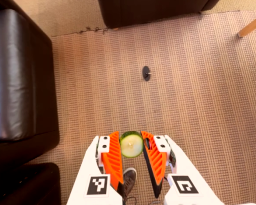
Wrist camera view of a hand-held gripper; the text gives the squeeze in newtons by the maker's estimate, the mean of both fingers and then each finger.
{"total": 8.5, "left": 8.5, "right": 8.6}